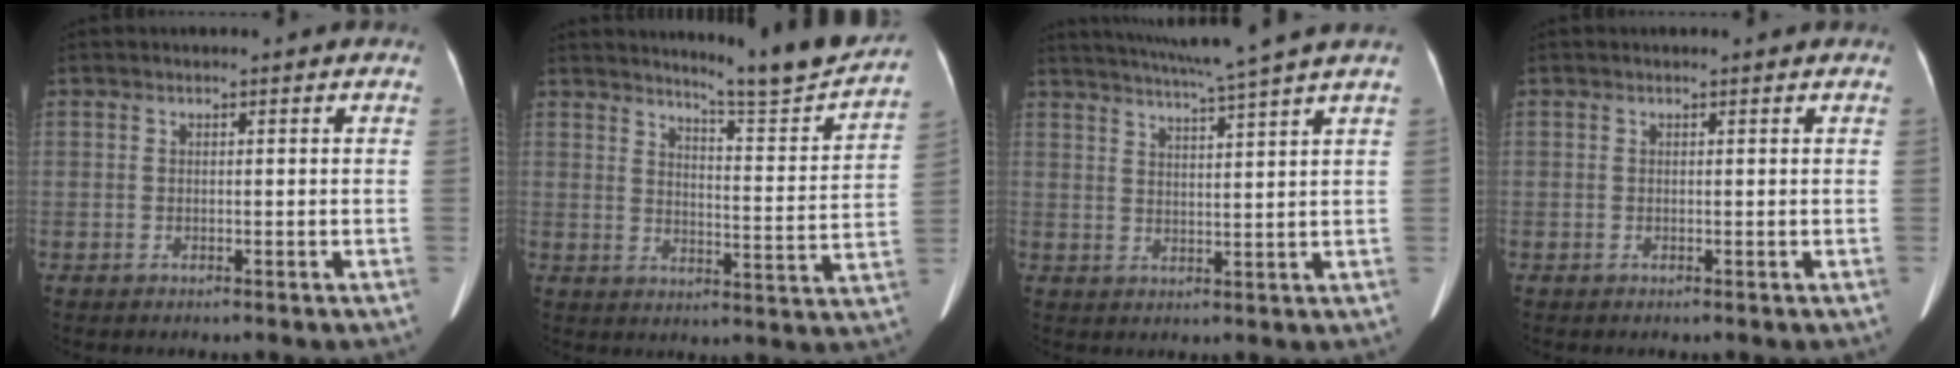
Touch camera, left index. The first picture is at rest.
{"total": 12.9, "force": [12.3, -0.9, 3.8], "torque": [-0.050, -0.053, 0.157]}
{"total": 10.8, "force": [9.2, -2.2, 5.2], "torque": [-0.090, -0.003, 0.130]}
{"total": 0.0}